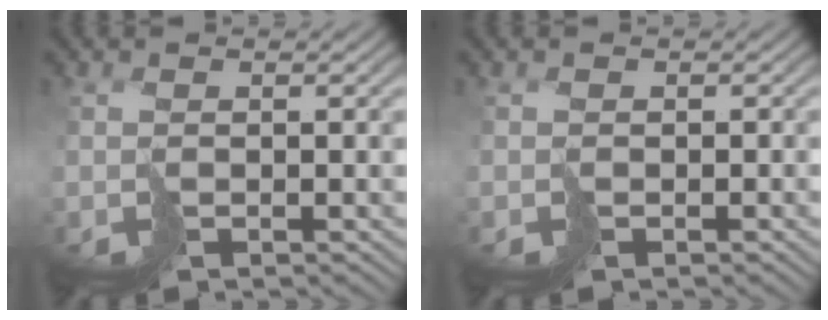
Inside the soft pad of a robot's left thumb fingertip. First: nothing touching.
{"total": 0.6, "force": [-0.3, 0.5, -0.2], "torque": [0.004, -0.001, -0.006]}